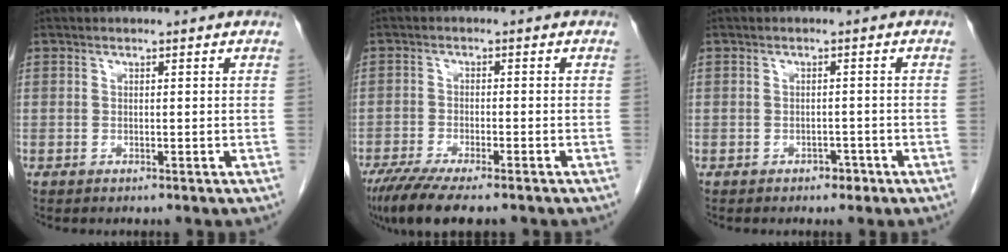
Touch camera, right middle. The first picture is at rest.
{"total": 9.8, "force": [-7.6, 1.8, 5.9], "torque": [-0.094, -0.020, -0.123]}
{"total": 1.5, "force": [-1.0, 0.9, 0.7], "torque": [-0.010, 0.003, -0.012]}